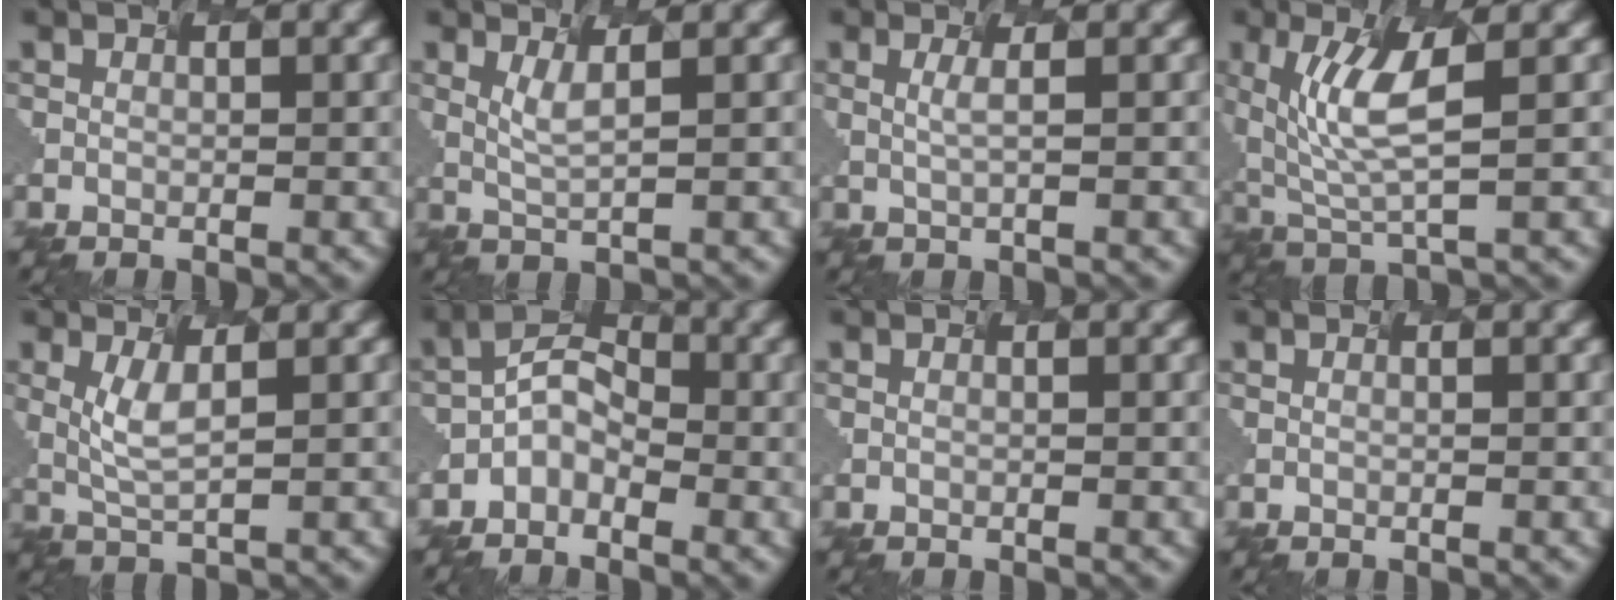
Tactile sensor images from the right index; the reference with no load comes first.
{"total": 1.4, "force": [0.1, -0.1, 1.4], "torque": [-0.040, -0.006, 0.020]}
{"total": 1.0, "force": [-0.4, -0.1, 0.9], "torque": [-0.022, -0.001, 0.003]}
{"total": 5.1, "force": [0.8, 1.1, 4.9], "torque": [-0.116, -0.009, 0.031]}
{"total": 2.3, "force": [-0.1, 0.2, 2.3], "torque": [-0.067, -0.006, 0.015]}
{"total": 3.2, "force": [-2.8, 1.4, 0.8], "torque": [-0.022, 0.013, -0.054]}
{"total": 0.0}
{"total": 0.0}